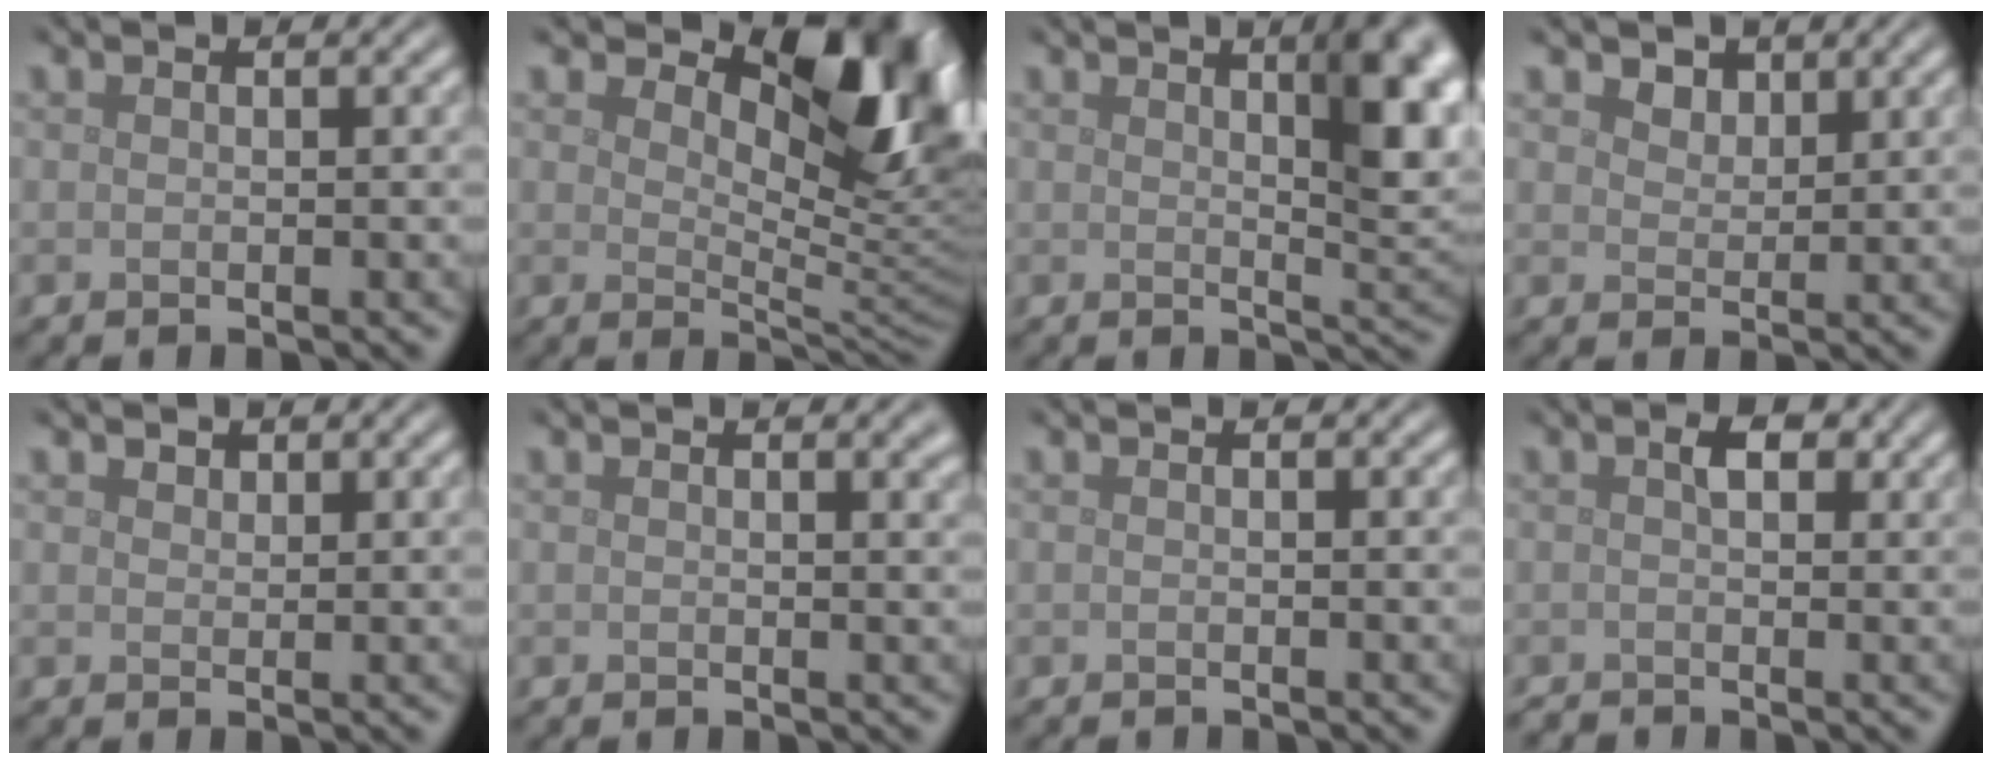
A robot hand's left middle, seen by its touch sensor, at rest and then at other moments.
{"total": 10.6, "force": [5.1, 4.8, 7.9], "torque": [-0.111, -0.004, 0.083]}
{"total": 6.6, "force": [2.4, 2.0, 5.9], "torque": [-0.063, 0.001, 0.038]}
{"total": 1.6, "force": [1.2, 1.0, 0.3], "torque": [-0.017, -0.010, 0.024]}
{"total": 0.8, "force": [0.6, 0.5, 0.1], "torque": [-0.006, -0.001, 0.013]}
{"total": 1.6, "force": [1.0, 0.6, 1.1], "torque": [-0.001, 0.006, 0.012]}
{"total": 0.5, "force": [-0.5, -0.1, -0.1], "torque": [0.002, -0.002, -0.009]}
{"total": 1.6, "force": [-0.1, 0.9, 1.4], "torque": [-0.024, 0.001, -0.003]}